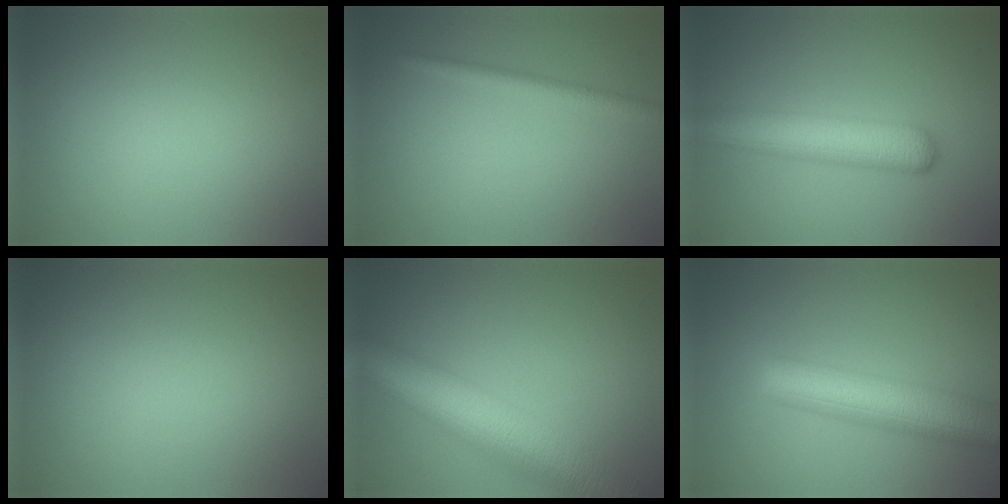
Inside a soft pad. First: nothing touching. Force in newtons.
{"total": 1.9, "press": 1.8, "slide": 0.2}
{"total": 6.2, "press": 6.2, "slide": 0.3}
{"total": 0.0}
{"total": 11.5, "press": 11.5, "slide": 0.6}
{"total": 7.8, "press": 7.8, "slide": 0.2}